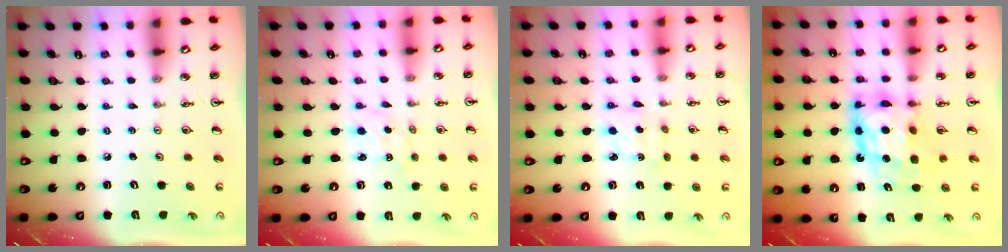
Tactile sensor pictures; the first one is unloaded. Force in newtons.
{"total": 1.1, "press": 0.9, "slide": 0.6}
{"total": 2.9, "press": 2.8, "slide": 0.6}
{"total": 11.3, "press": 11.3, "slide": 1.2}